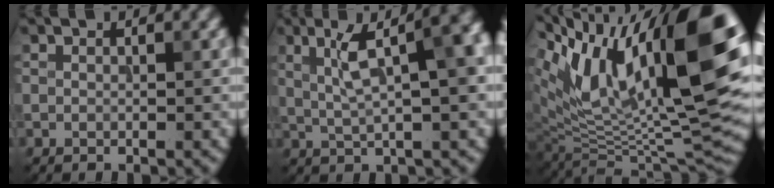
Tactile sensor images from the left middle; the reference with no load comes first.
{"total": 8.7, "force": [2.6, 2.7, 7.9], "torque": [-0.122, 0.020, 0.045]}
{"total": 16.4, "force": [7.0, 6.4, 13.4], "torque": [-0.219, 0.014, 0.115]}